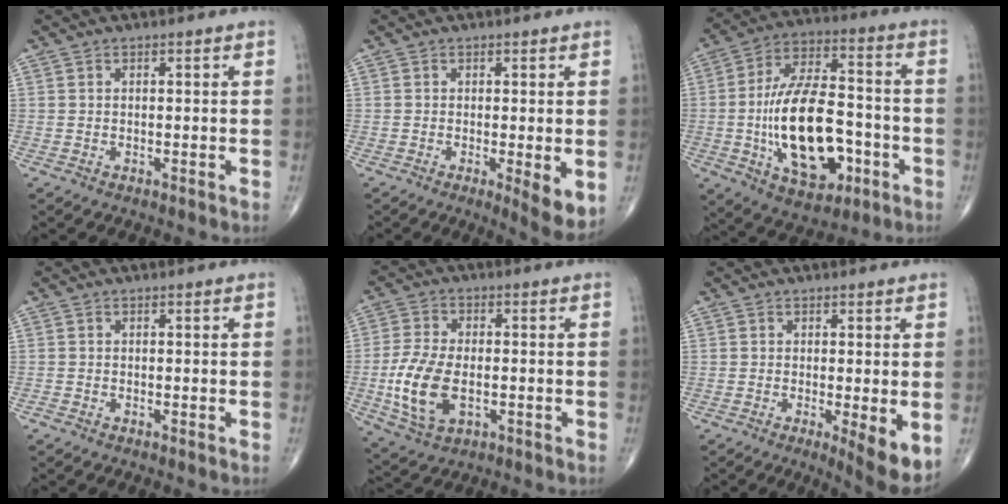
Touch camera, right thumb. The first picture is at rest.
{"total": 5.4, "force": [-0.9, 1.4, 5.1], "torque": [-0.078, -0.017, -0.014]}
{"total": 21.6, "force": [-5.0, 11.3, 17.7], "torque": [-0.291, 0.030, -0.072]}
{"total": 0.5, "force": [-0.4, 0.2, 0.3], "torque": [-0.010, -0.003, -0.012]}
{"total": 11.7, "force": [-2.4, 6.5, 9.4], "torque": [-0.197, 0.001, -0.039]}
{"total": 6.3, "force": [-1.2, 1.5, 6.0], "torque": [-0.090, -0.020, -0.019]}